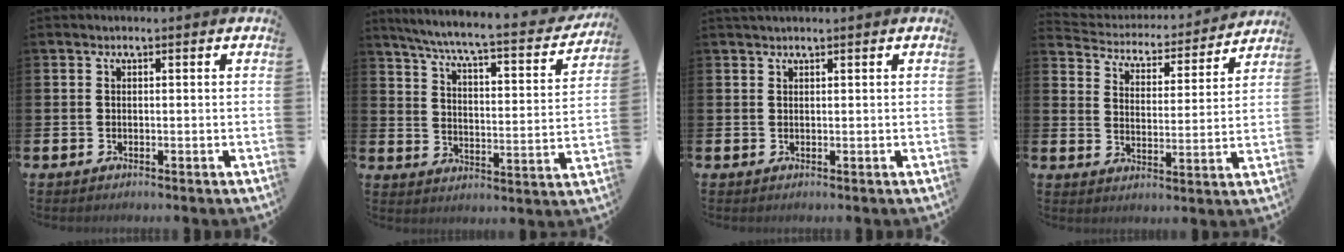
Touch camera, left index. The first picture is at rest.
{"total": 6.6, "force": [5.9, 0.5, 2.9], "torque": [-0.078, -0.050, 0.092]}
{"total": 0.9, "force": [0.8, 0.0, 0.2], "torque": [-0.003, 0.001, 0.015]}
{"total": 4.5, "force": [4.4, 1.1, 0.2], "torque": [-0.037, -0.043, 0.070]}